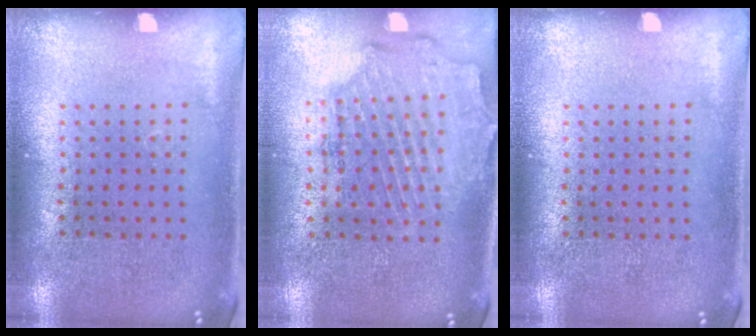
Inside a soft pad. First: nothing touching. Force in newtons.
{"total": 1.8, "press": 1.6, "slide": 0.9}
{"total": 0.0}